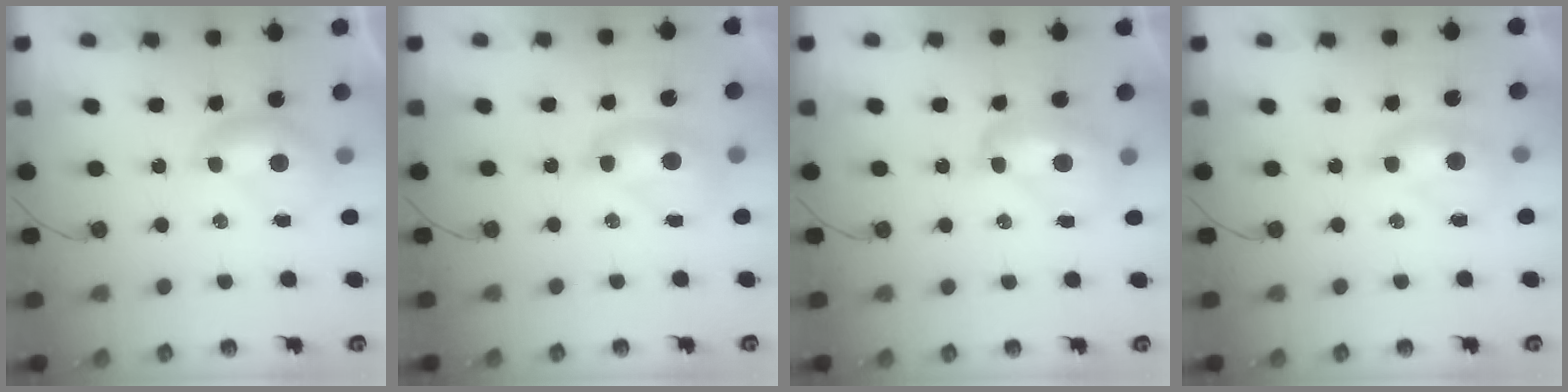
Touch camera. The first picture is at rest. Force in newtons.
{"total": 2.5, "press": 2.5, "slide": 0.1}
{"total": 3.0, "press": 2.9, "slide": 0.5}
{"total": 1.3, "press": 1.2, "slide": 0.5}